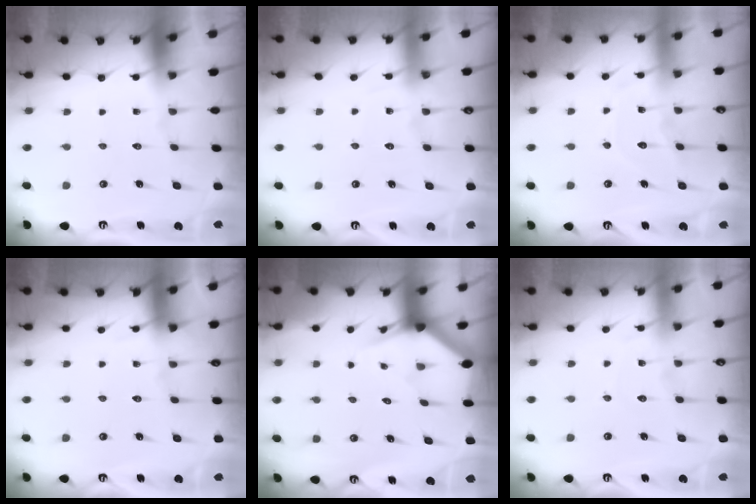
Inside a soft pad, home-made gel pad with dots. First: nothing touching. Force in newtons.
{"total": 4.1, "press": 4.0, "slide": 0.5}
{"total": 8.4, "press": 8.3, "slide": 0.8}
{"total": 1.9, "press": 1.9, "slide": 0.3}
{"total": 2.7, "press": 2.7, "slide": 0.1}
{"total": 4.3, "press": 4.3, "slide": 0.5}